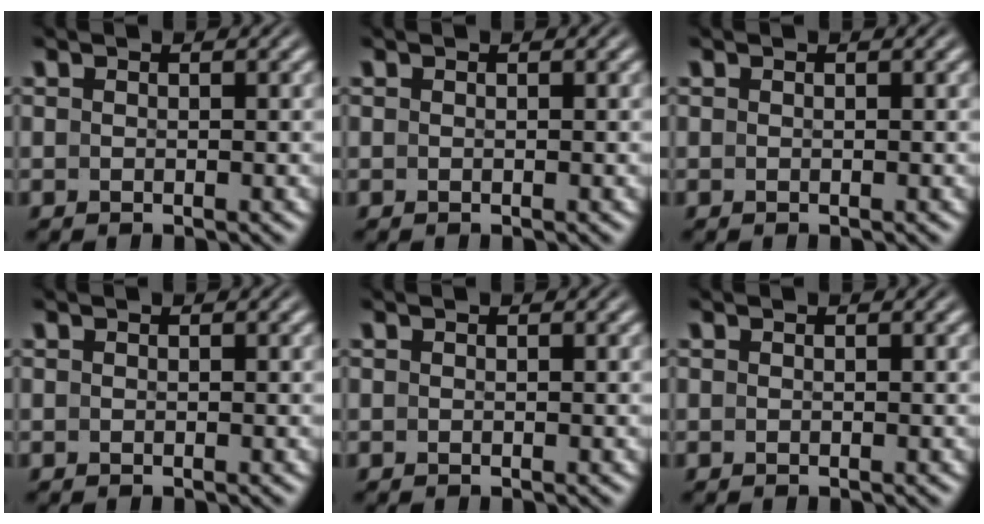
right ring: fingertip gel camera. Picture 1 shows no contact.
{"total": 0.0}
{"total": 0.0}
{"total": 0.0}
{"total": 0.0}
{"total": 0.0}